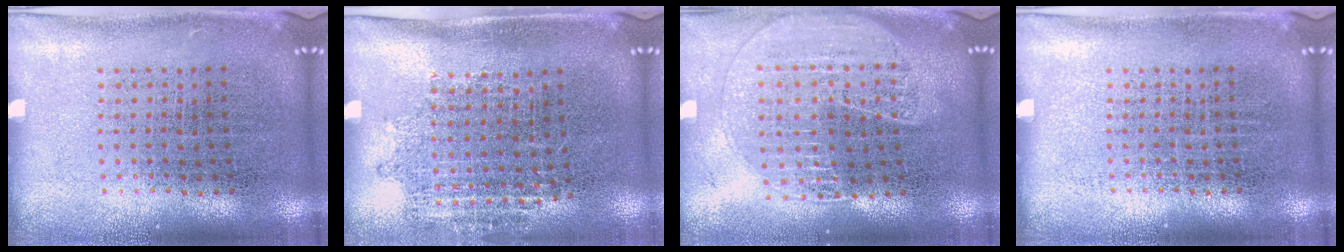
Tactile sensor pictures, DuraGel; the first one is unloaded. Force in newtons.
{"total": 1.1, "press": 0.9, "slide": 0.7}
{"total": 1.7, "press": 1.5, "slide": 0.6}
{"total": 0.0}